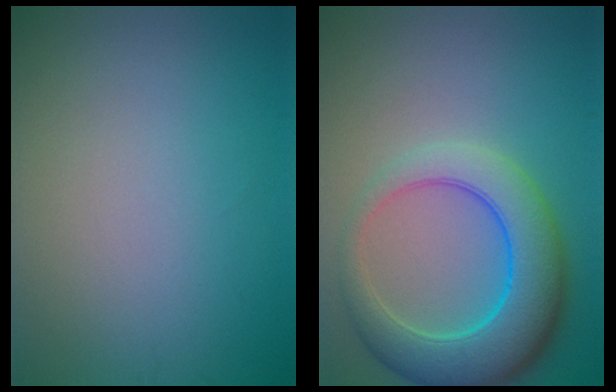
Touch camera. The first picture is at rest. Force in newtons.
{"total": 7.9, "press": 7.9, "slide": 0.3}